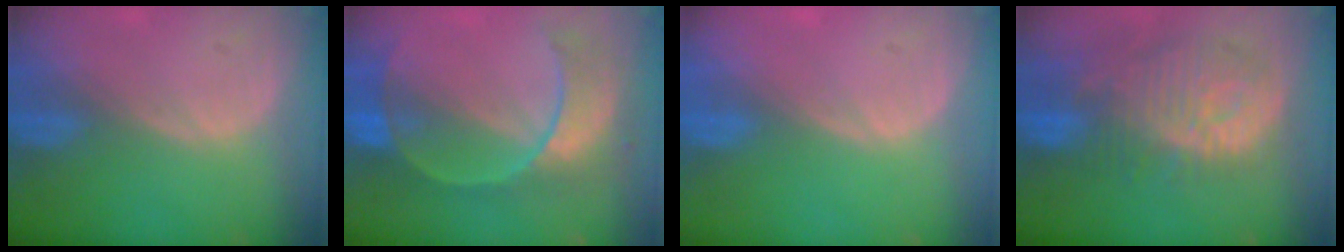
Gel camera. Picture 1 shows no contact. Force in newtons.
{"total": 9.4, "press": 8.5, "slide": 4.0}
{"total": 0.0}
{"total": 12.2, "press": 11.0, "slide": 5.2}